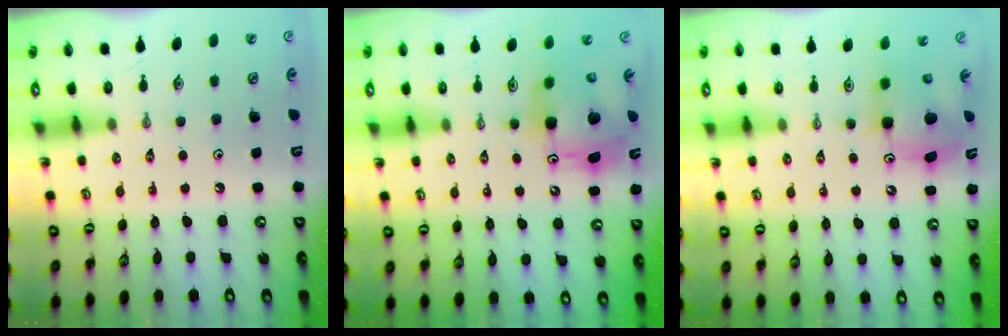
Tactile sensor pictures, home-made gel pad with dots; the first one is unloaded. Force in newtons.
{"total": 12.3, "press": 12.2, "slide": 1.1}
{"total": 7.9, "press": 7.8, "slide": 0.3}